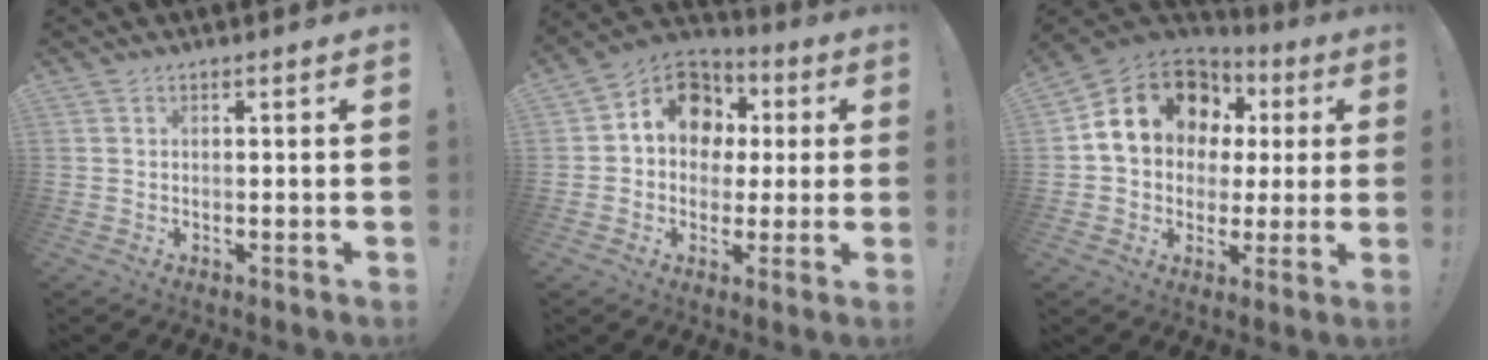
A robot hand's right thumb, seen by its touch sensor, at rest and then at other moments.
{"total": 14.1, "force": [3.4, 11.6, 7.1], "torque": [-0.093, -0.001, 0.069]}
{"total": 16.8, "force": [5.8, 13.2, 8.6], "torque": [-0.129, -0.021, 0.123]}